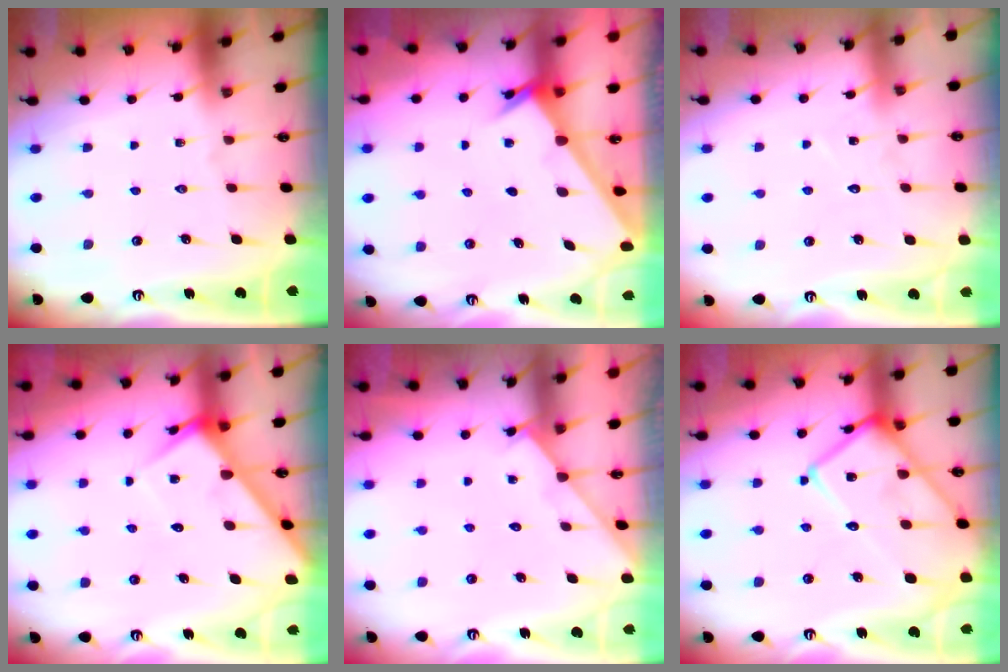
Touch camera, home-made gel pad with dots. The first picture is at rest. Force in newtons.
{"total": 2.3, "press": 2.3, "slide": 0.2}
{"total": 7.7, "press": 7.7, "slide": 0.6}
{"total": 5.4, "press": 5.4, "slide": 0.5}
{"total": 2.3, "press": 2.3, "slide": 0.4}
{"total": 17.5, "press": 17.4, "slide": 1.5}